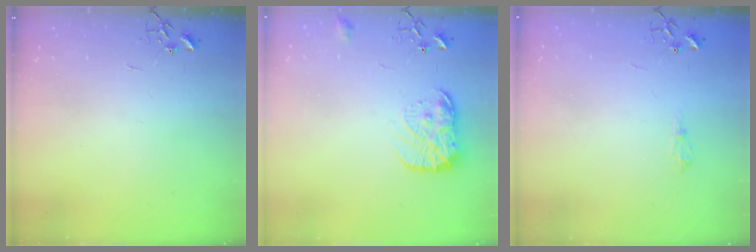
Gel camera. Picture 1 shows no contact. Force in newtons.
{"total": 14.3, "press": 14.3, "slide": 0.9}
{"total": 5.8, "press": 5.8, "slide": 0.7}